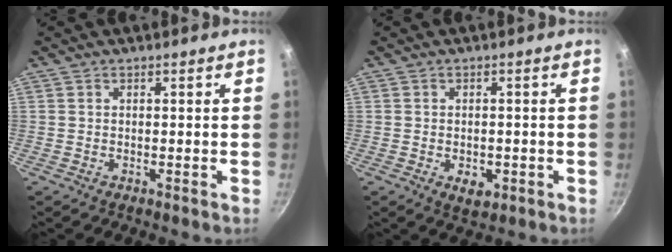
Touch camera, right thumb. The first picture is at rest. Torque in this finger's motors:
{"motor_torque": [-0.38, 0.46, -0.03, 0.67, 0.00]}